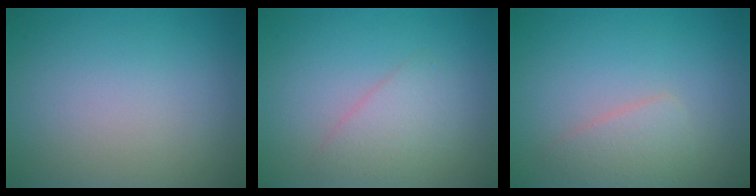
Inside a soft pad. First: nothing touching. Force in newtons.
{"total": 2.3, "press": 2.3, "slide": 0.2}
{"total": 2.2, "press": 2.2, "slide": 0.0}